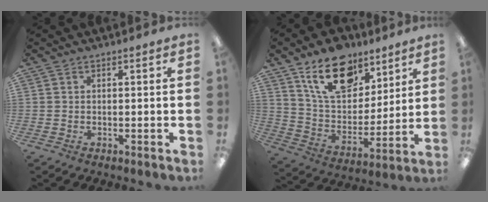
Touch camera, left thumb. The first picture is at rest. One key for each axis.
{"total": 18.2, "fx": 11.7, "fy": 10.4, "fz": 9.2, "tx": -0.153, "ty": -0.054, "tz": 0.212}